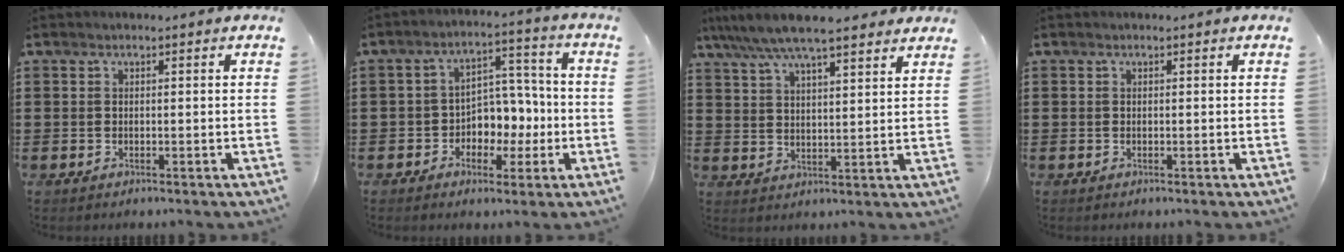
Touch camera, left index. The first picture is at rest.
{"total": 5.8, "force": [-1.2, 5.0, 2.6], "torque": [-0.055, 0.010, -0.025]}
{"total": 7.0, "force": [6.0, 0.8, 3.4], "torque": [-0.085, -0.018, 0.106]}
{"total": 0.0}